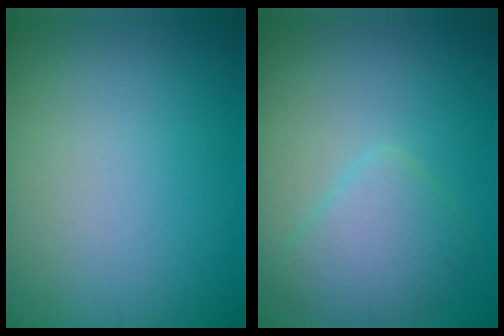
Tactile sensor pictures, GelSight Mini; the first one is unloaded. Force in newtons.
{"total": 3.0, "press": 3.0, "slide": 0.2}